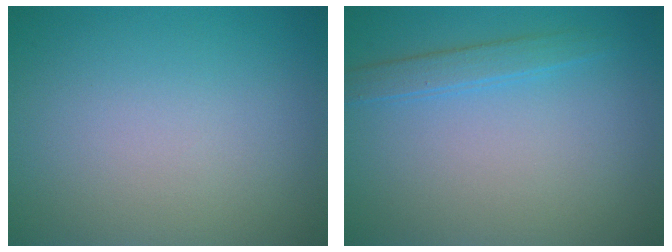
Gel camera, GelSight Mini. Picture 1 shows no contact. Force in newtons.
{"total": 1.7, "press": 1.7, "slide": 0.1}